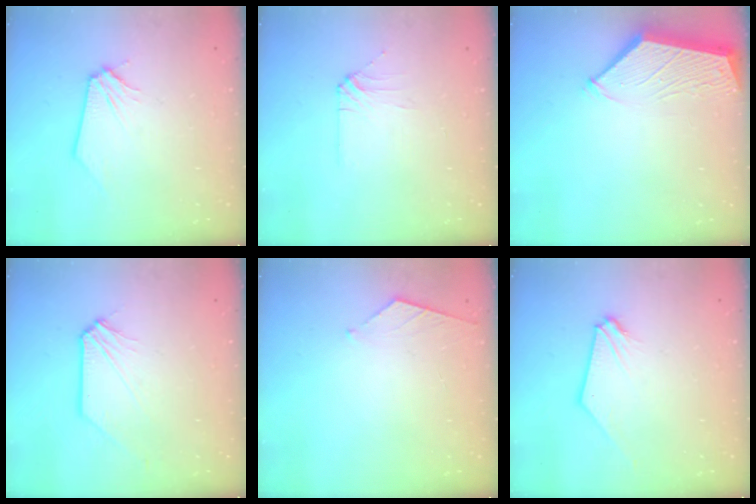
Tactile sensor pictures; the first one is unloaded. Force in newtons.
{"total": 3.8, "press": 3.8, "slide": 0.7}
{"total": 3.5, "press": 3.5, "slide": 0.5}
{"total": 1.6, "press": 1.6, "slide": 0.2}
{"total": 5.2, "press": 5.2, "slide": 0.6}
{"total": 0.6, "press": 0.6, "slide": 0.2}